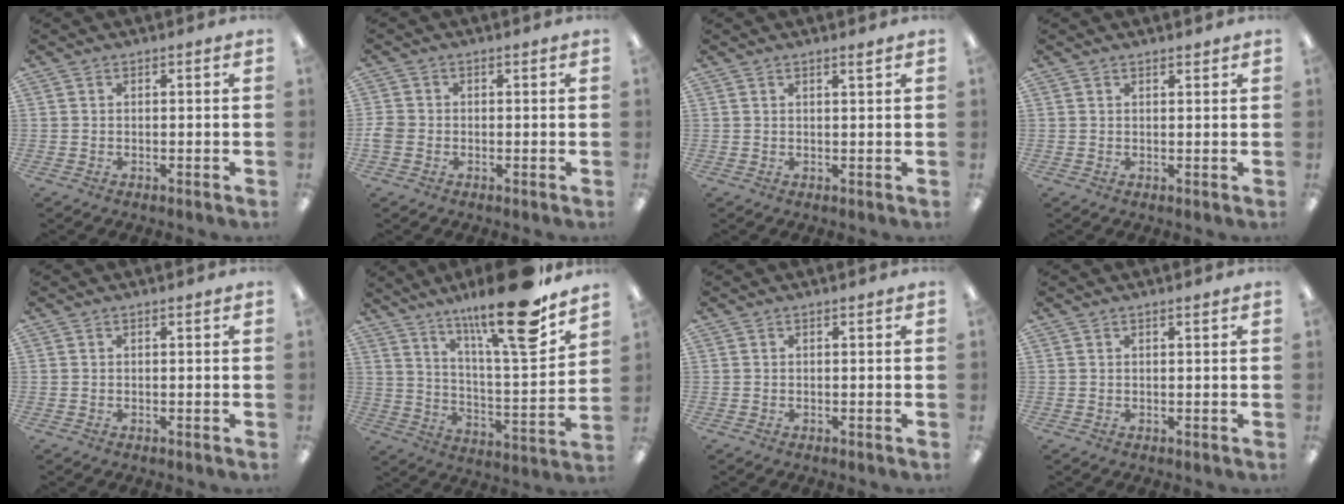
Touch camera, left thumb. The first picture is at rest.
{"total": 2.8, "force": [-0.8, 2.3, 1.4], "torque": [-0.027, 0.004, -0.015]}
{"total": 1.4, "force": [1.1, 0.0, 0.8], "torque": [-0.018, -0.002, 0.019]}
{"total": 1.0, "force": [1.0, 0.2, 0.3], "torque": [-0.006, -0.001, 0.019]}
{"total": 0.0}
{"total": 21.1, "force": [15.4, 3.4, 14.0], "torque": [-0.220, -0.103, 0.241]}
{"total": 0.0}
{"total": 0.7, "force": [0.6, 0.0, 0.5], "torque": [-0.010, 0.000, 0.010]}